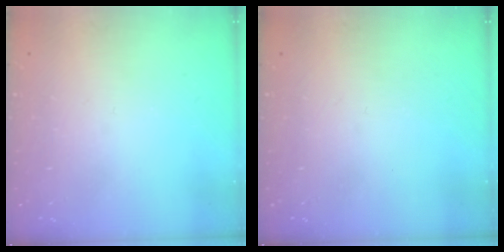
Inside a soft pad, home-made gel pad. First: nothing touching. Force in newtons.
{"total": 0.0}